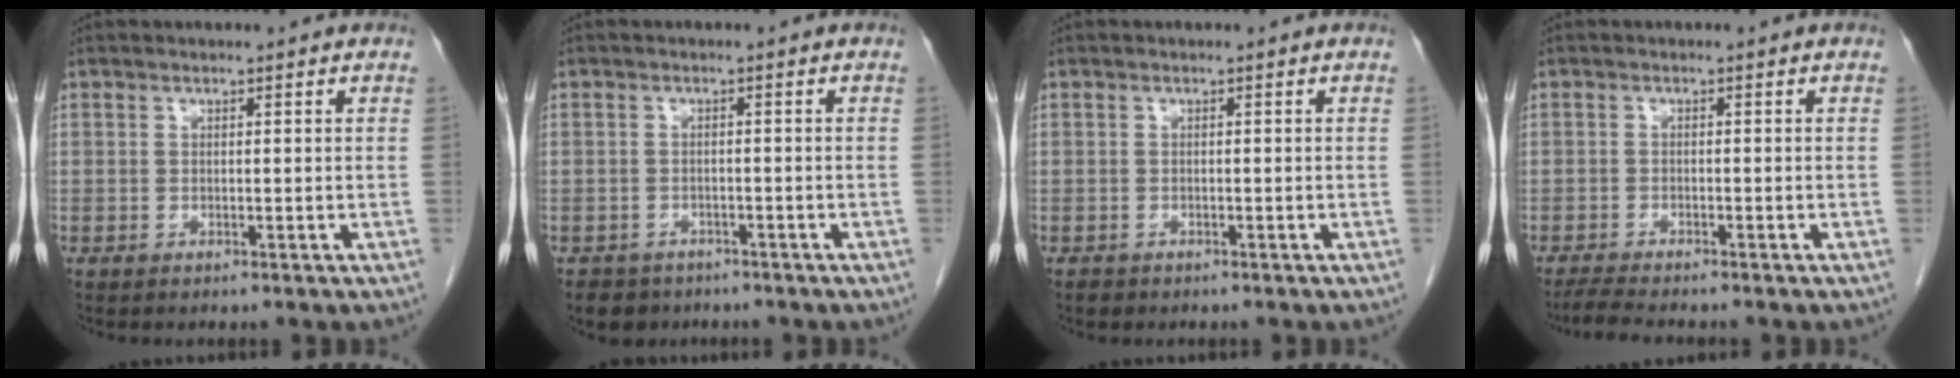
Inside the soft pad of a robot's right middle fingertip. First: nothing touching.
{"total": 3.7, "force": [-2.7, 2.4, 0.1], "torque": [-0.007, 0.005, -0.042]}
{"total": 0.9, "force": [-0.7, 0.6, 0.2], "torque": [-0.007, 0.001, -0.010]}
{"total": 4.0, "force": [-3.6, 0.0, 1.9], "torque": [-0.037, -0.016, -0.059]}